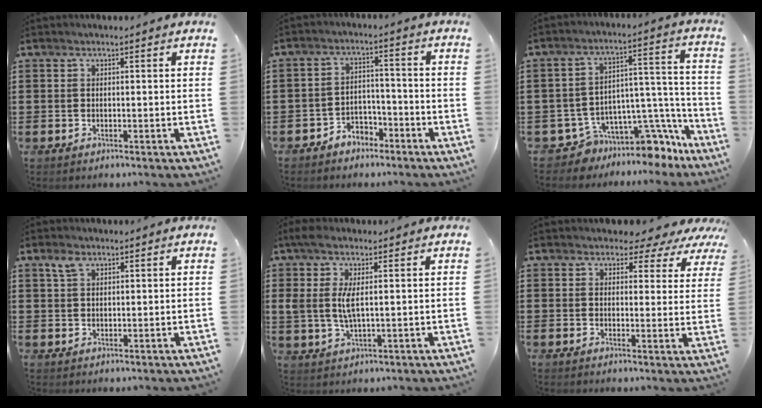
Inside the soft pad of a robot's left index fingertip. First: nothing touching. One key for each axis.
{"total": 3.7, "fx": -3.3, "fy": 1.6, "fz": 0.6, "tx": -0.016, "ty": 0.010, "tz": -0.068}
{"total": 8.2, "fx": -7.4, "fy": 3.1, "fz": 1.8, "tx": -0.025, "ty": 0.005, "tz": -0.133}
{"total": 2.6, "fx": 1.7, "fy": 1.2, "fz": 1.5, "tx": -0.035, "ty": 0.004, "tz": 0.031}
{"total": 5.5, "fx": 1.1, "fy": 2.1, "fz": 4.9, "tx": -0.119, "ty": -0.002, "tz": 0.012}
{"total": 3.6, "fx": 3.0, "fy": 1.8, "fz": 0.8, "tx": -0.018, "ty": -0.013, "tz": 0.049}